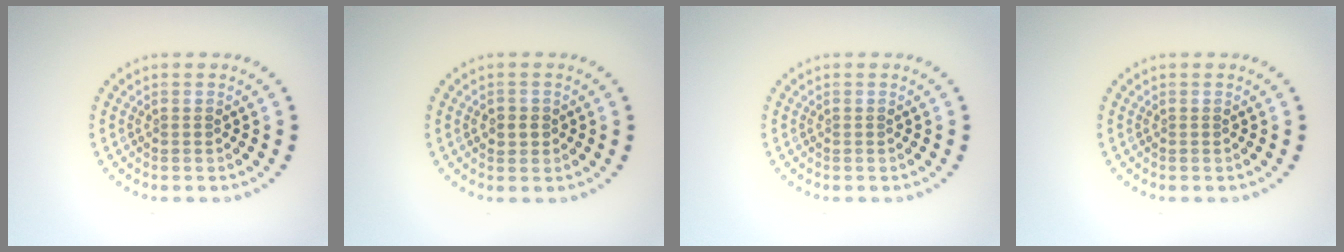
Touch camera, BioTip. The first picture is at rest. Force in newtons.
{"total": 1.4, "press": 1.4, "slide": 0.3}
{"total": 0.0}
{"total": 0.0}